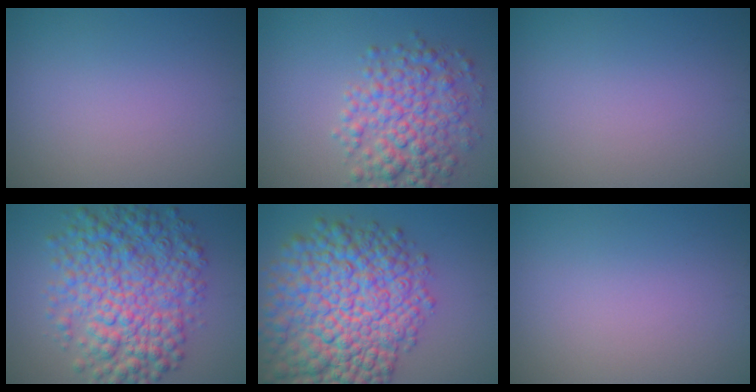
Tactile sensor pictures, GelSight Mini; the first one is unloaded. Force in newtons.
{"total": 5.8, "press": 5.8, "slide": 0.0}
{"total": 0.0}
{"total": 9.4, "press": 9.4, "slide": 0.0}
{"total": 14.1, "press": 14.1, "slide": 0.4}
{"total": 0.0}